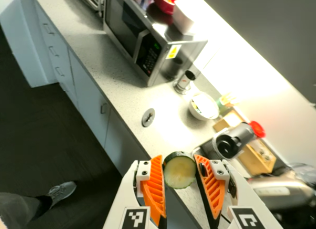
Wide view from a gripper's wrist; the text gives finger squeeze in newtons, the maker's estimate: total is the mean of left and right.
{"total": 10.4, "left": 10.9, "right": 9.9}